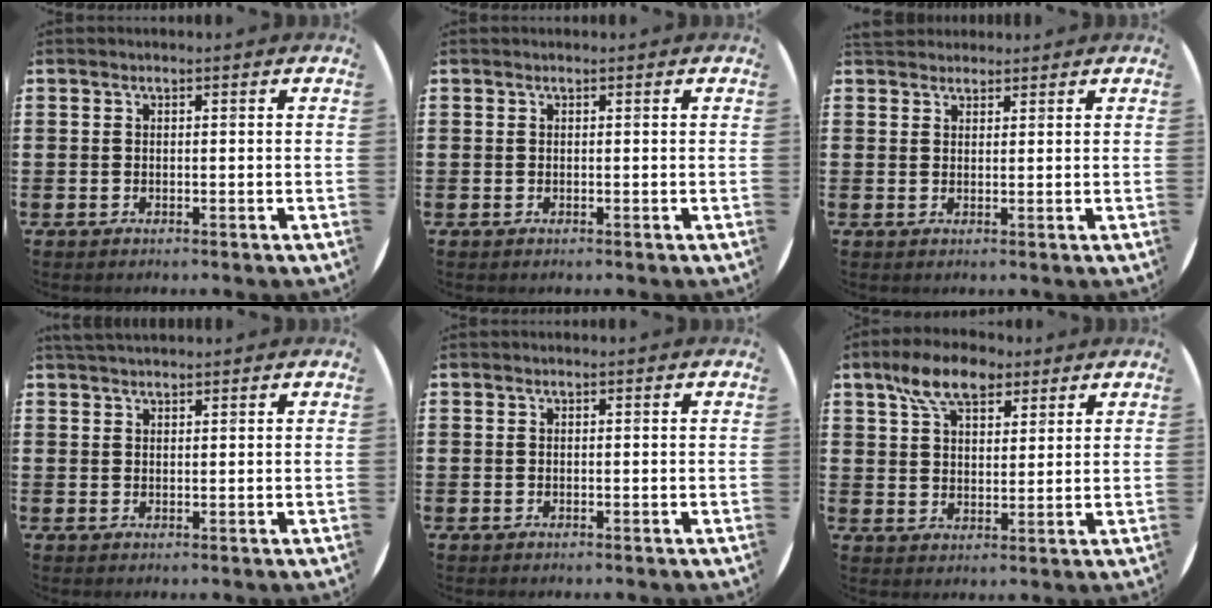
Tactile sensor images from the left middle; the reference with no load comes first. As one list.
[{"total": 0.0}, {"total": 1.9, "force": [1.8, 0.6, 0.0], "torque": [-0.004, 0.005, 0.037]}, {"total": 1.4, "force": [1.4, 0.2, 0.3], "torque": [-0.008, 0.002, 0.027]}, {"total": 0.0}, {"total": 8.0, "force": [5.6, 4.0, 4.2], "torque": [-0.083, 0.001, 0.100]}]